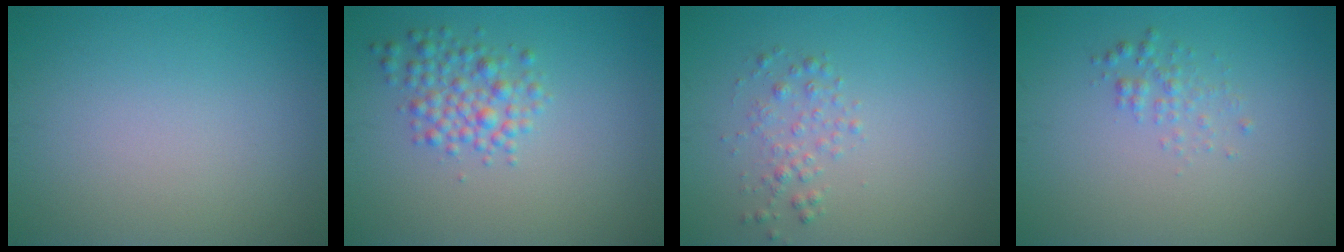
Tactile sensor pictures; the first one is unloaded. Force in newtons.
{"total": 3.0, "press": 3.0, "slide": 0.1}
{"total": 1.6, "press": 1.6, "slide": 0.0}
{"total": 1.3, "press": 1.3, "slide": 0.0}